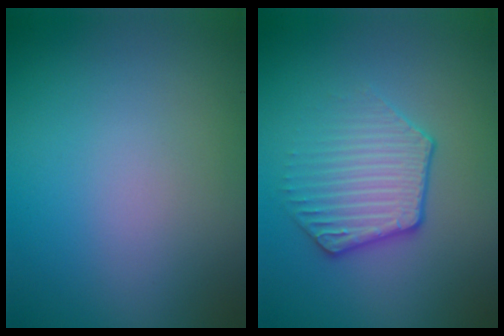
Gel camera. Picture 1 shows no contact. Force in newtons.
{"total": 3.6, "press": 3.2, "slide": 1.7}